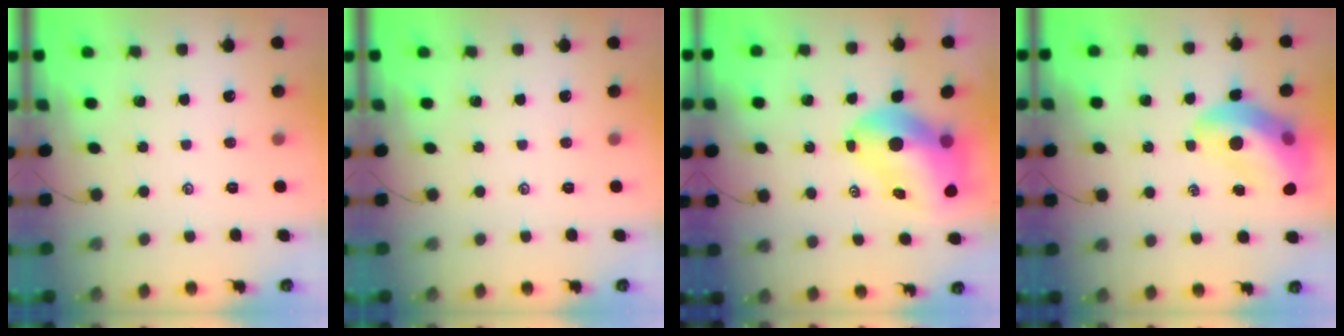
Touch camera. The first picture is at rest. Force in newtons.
{"total": 0.0}
{"total": 11.9, "press": 11.4, "slide": 3.3}
{"total": 14.2, "press": 13.7, "slide": 3.7}